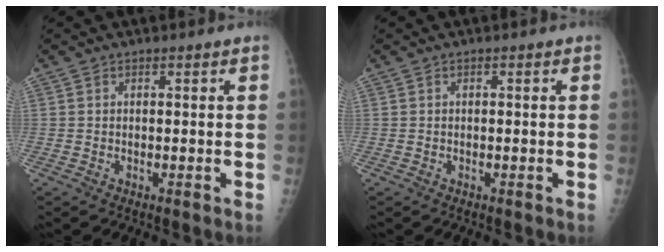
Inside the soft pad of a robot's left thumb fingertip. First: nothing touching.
{"total": 0.0}